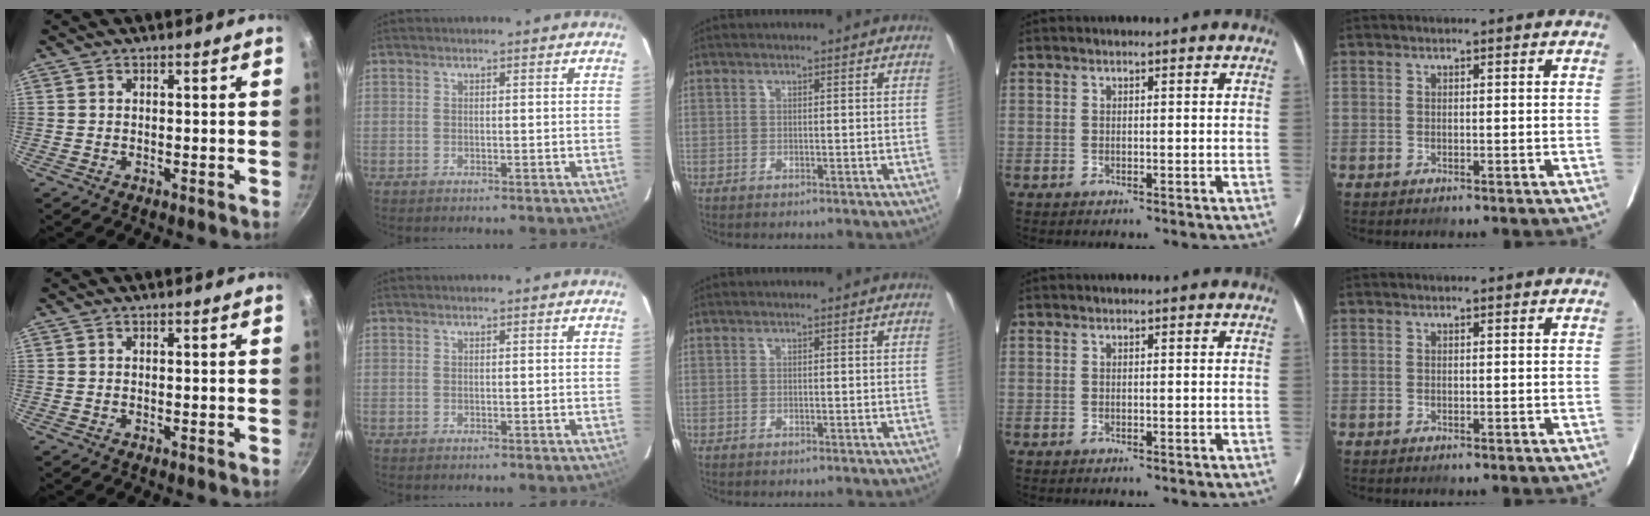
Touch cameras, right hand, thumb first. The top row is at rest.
{}